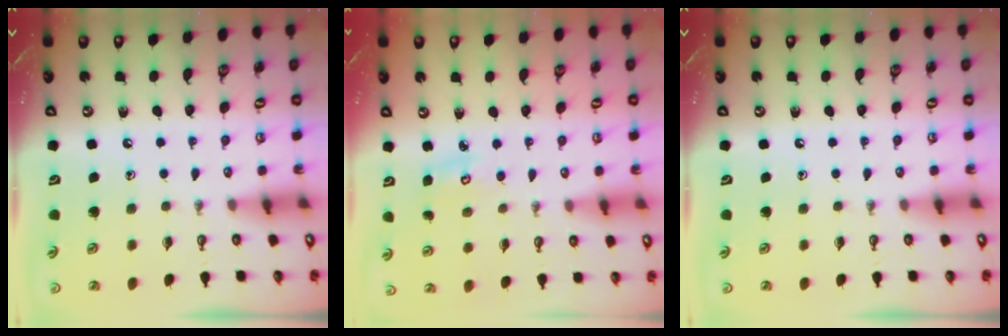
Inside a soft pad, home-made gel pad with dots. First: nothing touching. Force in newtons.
{"total": 3.8, "press": 3.8, "slide": 0.3}
{"total": 0.0}